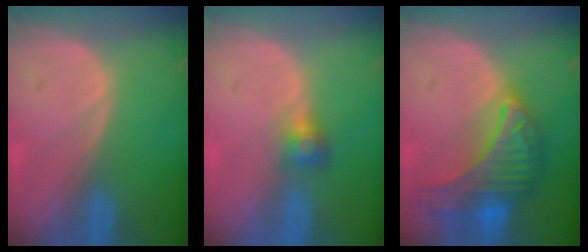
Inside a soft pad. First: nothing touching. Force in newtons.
{"total": 2.8, "press": 2.6, "slide": 0.9}
{"total": 9.8, "press": 9.8, "slide": 0.5}